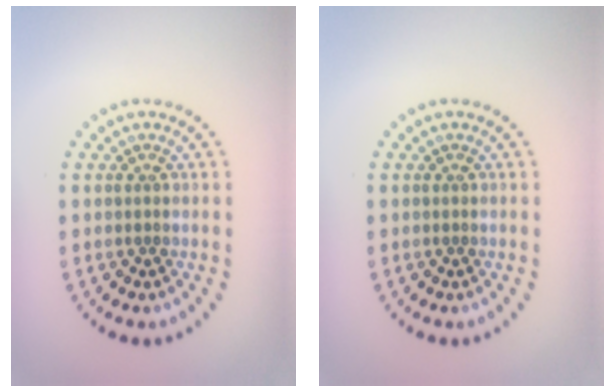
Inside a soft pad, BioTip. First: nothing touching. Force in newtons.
{"total": 0.0}